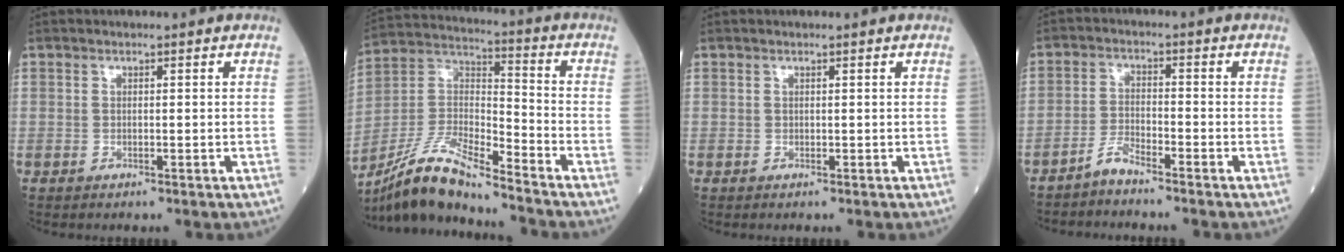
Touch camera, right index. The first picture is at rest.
{"total": 14.5, "force": [-12.8, 0.6, 6.6], "torque": [-0.143, 0.007, -0.242]}
{"total": 0.0}
{"total": 3.3, "force": [-3.1, 0.1, 1.2], "torque": [-0.032, -0.009, -0.064]}